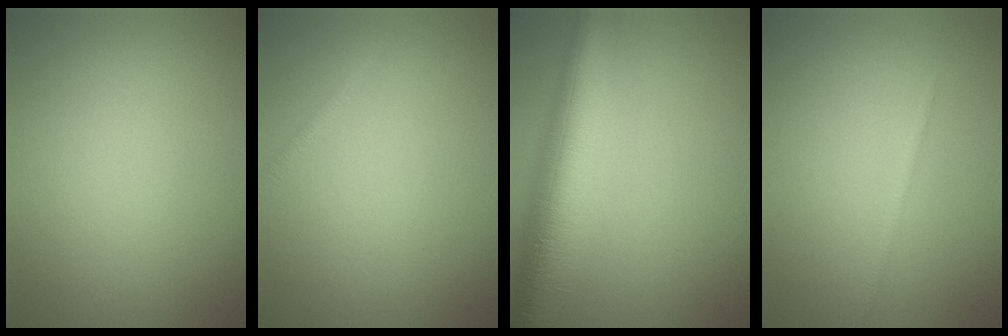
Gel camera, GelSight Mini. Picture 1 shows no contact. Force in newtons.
{"total": 1.0, "press": 1.0, "slide": 0.0}
{"total": 9.6, "press": 9.6, "slide": 0.4}
{"total": 0.8, "press": 0.8, "slide": 0.1}